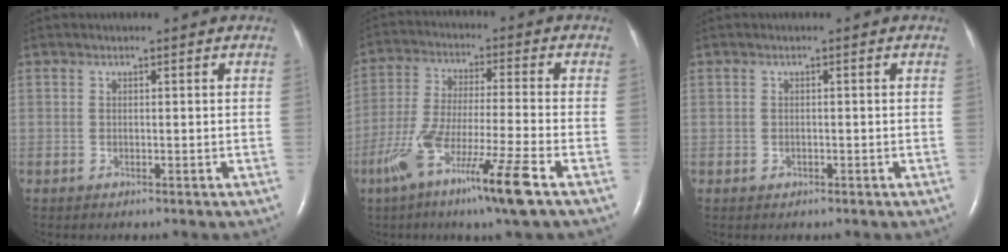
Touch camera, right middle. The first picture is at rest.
{"total": 13.6, "force": [-7.5, -0.6, 11.4], "torque": [-0.228, -0.033, -0.136]}
{"total": 0.5, "force": [-0.3, 0.5, 0.1], "torque": [-0.006, 0.002, -0.004]}